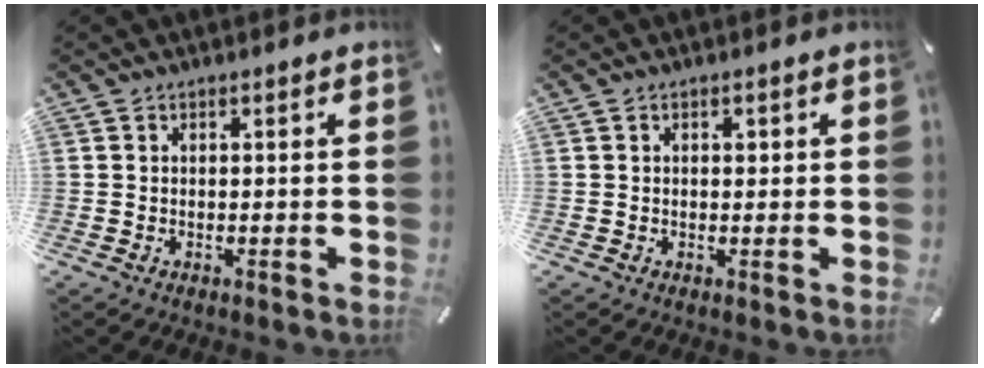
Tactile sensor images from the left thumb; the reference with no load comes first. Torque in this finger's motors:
{"motor_torque": [0.35, 0.50, 0.03, -0.17, 0.08]}